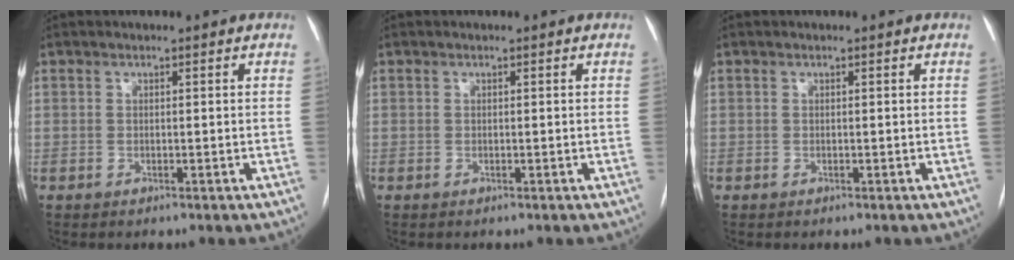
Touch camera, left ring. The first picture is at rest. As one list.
[{"total": 0.0}, {"total": 0.0}]